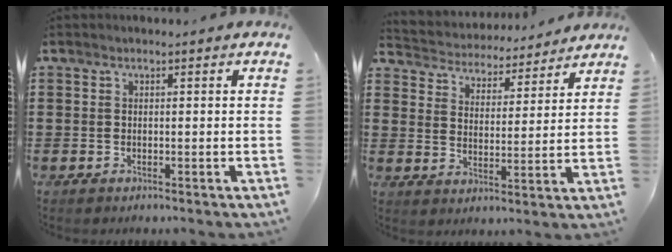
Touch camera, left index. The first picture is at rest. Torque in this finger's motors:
{"motor_torque": [0.39, 0.22, 0.42, 0.07]}